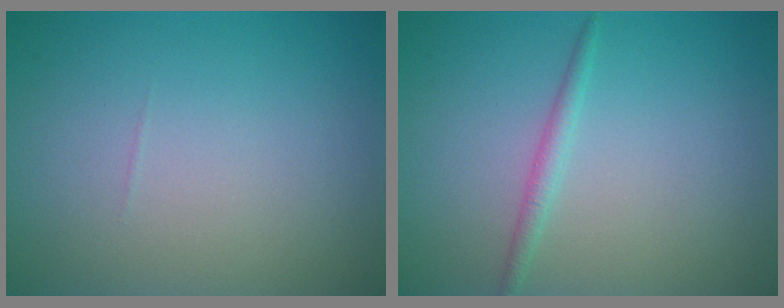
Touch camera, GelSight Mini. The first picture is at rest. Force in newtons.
{"total": 1.3, "press": 1.3, "slide": 0.1}